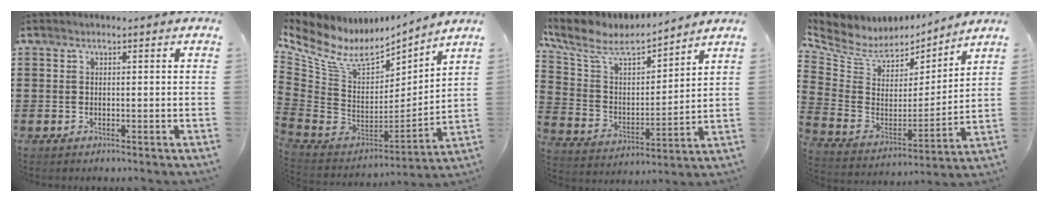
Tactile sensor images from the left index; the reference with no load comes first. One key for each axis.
{"total": 9.9, "fx": 6.8, "fy": 5.1, "fz": 5.2, "tx": -0.144, "ty": -0.054, "tz": 0.121}
{"total": 7.9, "fx": 6.3, "fy": 2.7, "fz": 4.0, "tx": -0.109, "ty": -0.034, "tz": 0.105}
{"total": 6.2, "fx": 5.1, "fy": 3.4, "fz": 1.2, "tx": -0.061, "ty": -0.039, "tz": 0.089}